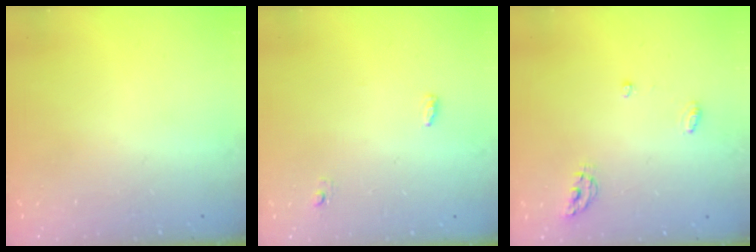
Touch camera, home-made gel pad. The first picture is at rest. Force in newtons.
{"total": 3.5, "press": 3.4, "slide": 0.9}
{"total": 4.9, "press": 4.8, "slide": 0.4}